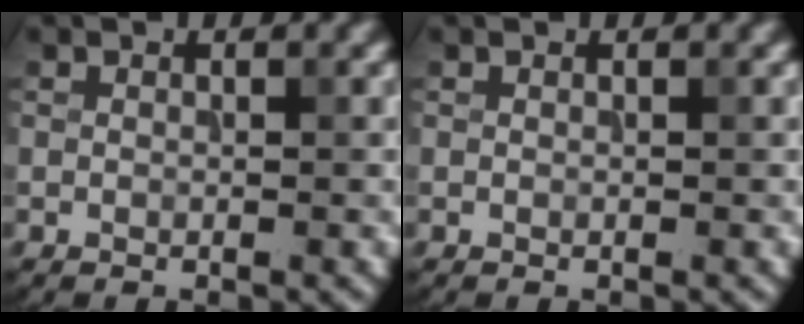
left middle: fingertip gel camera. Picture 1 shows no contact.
{"total": 0.0}